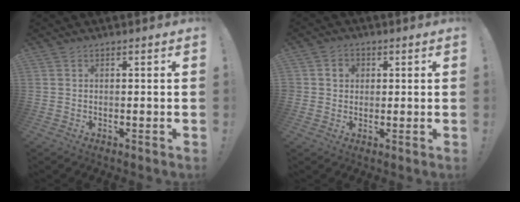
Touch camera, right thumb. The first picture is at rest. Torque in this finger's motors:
{"motor_torque": [0.47, 0.58, 0.30, -0.37, -0.01]}